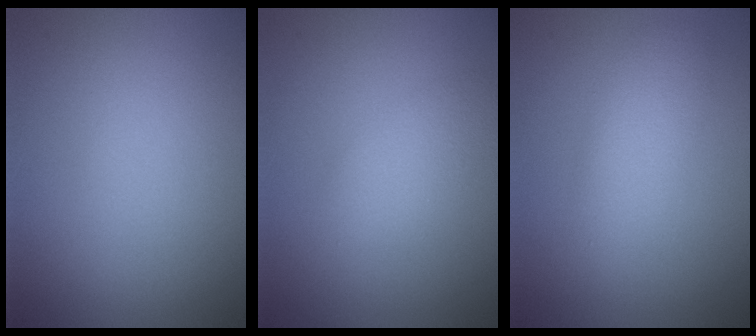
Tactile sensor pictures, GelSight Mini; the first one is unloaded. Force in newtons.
{"total": 2.2, "press": 2.2, "slide": 0.0}
{"total": 2.5, "press": 2.5, "slide": 0.2}